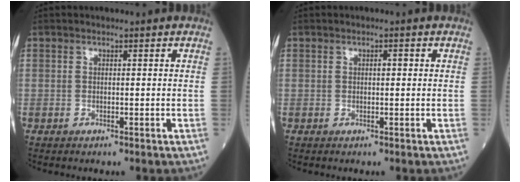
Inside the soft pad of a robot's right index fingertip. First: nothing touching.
{"total": 0.9, "force": [0.1, 0.3, 0.8], "torque": [-0.013, 0.002, 0.001]}